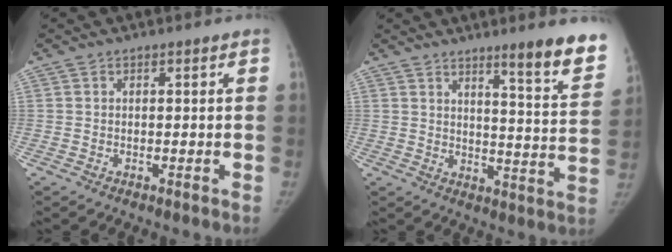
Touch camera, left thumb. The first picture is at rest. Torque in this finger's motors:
{"motor_torque": [1.31, -0.05, 1.17, -1.04, 0.11]}